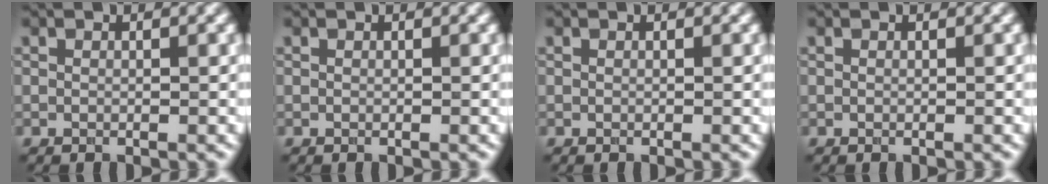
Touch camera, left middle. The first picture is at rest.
{"total": 0.0}
{"total": 0.0}
{"total": 0.0}